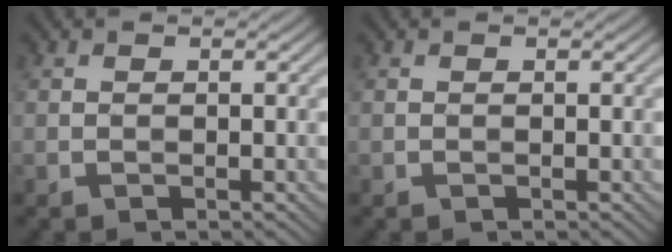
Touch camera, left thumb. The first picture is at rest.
{"total": 0.0}